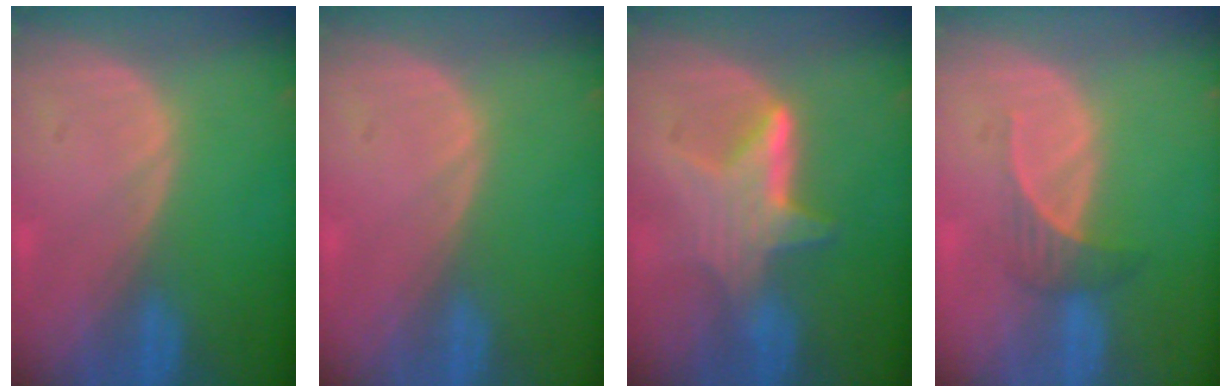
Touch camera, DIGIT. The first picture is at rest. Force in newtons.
{"total": 0.0}
{"total": 6.4, "press": 6.0, "slide": 2.2}
{"total": 2.8, "press": 2.7, "slide": 0.9}